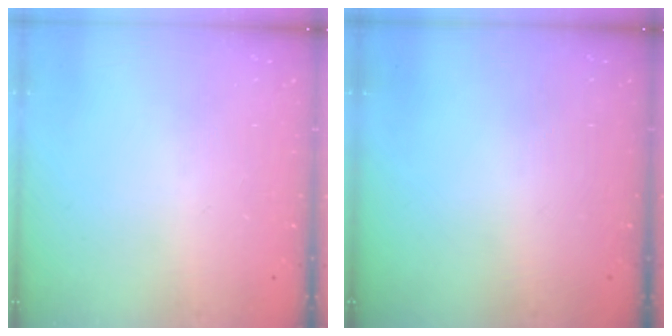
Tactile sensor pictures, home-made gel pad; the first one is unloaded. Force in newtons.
{"total": 0.0}